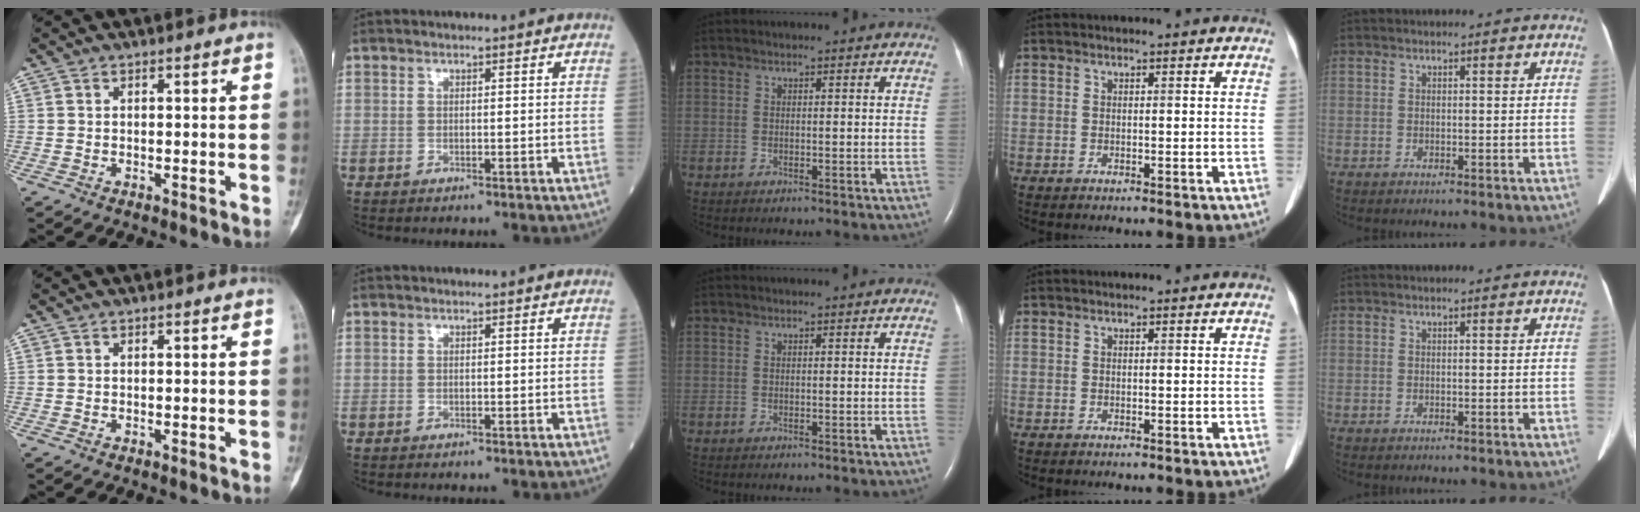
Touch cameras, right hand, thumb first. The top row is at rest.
{}